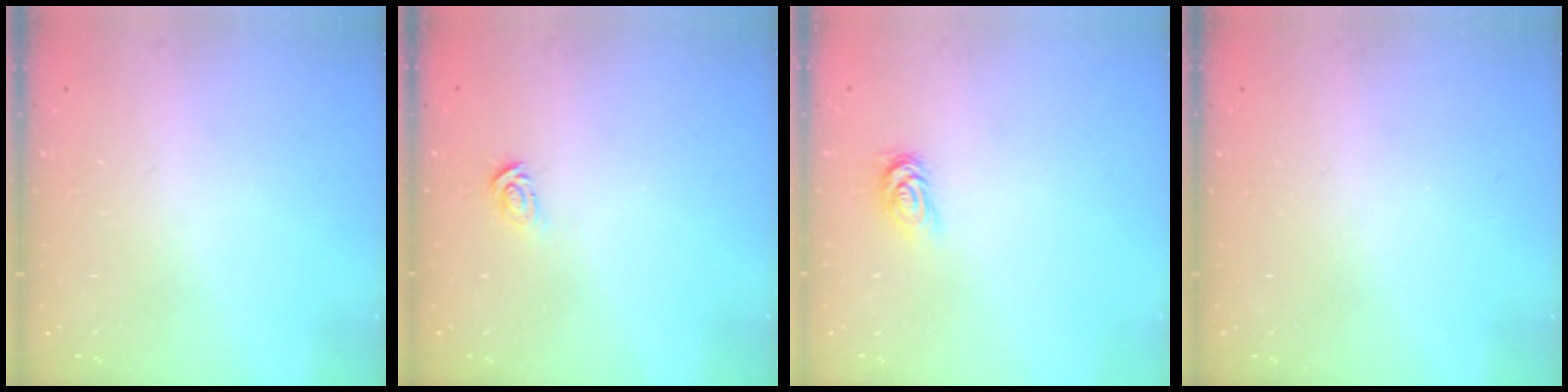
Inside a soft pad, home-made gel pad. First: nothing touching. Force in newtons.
{"total": 2.8, "press": 2.8, "slide": 0.2}
{"total": 2.5, "press": 2.5, "slide": 0.4}
{"total": 0.0}